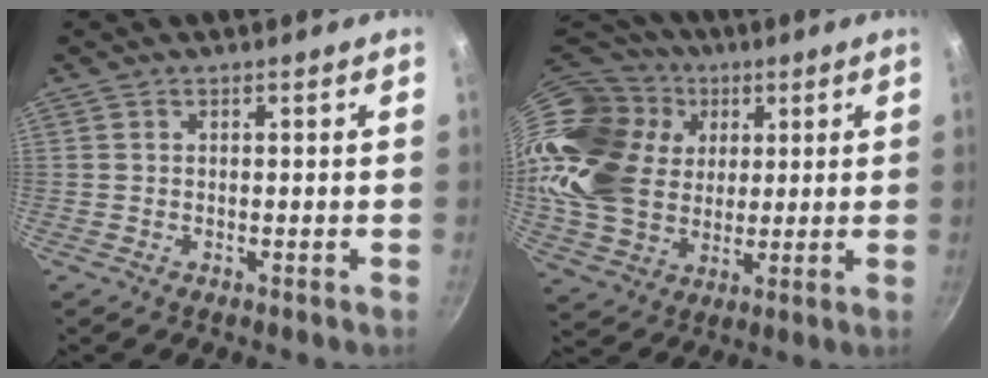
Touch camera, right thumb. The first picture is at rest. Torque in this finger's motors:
{"motor_torque": [0.91, 1.36, 0.64, 0.52, 0.22]}